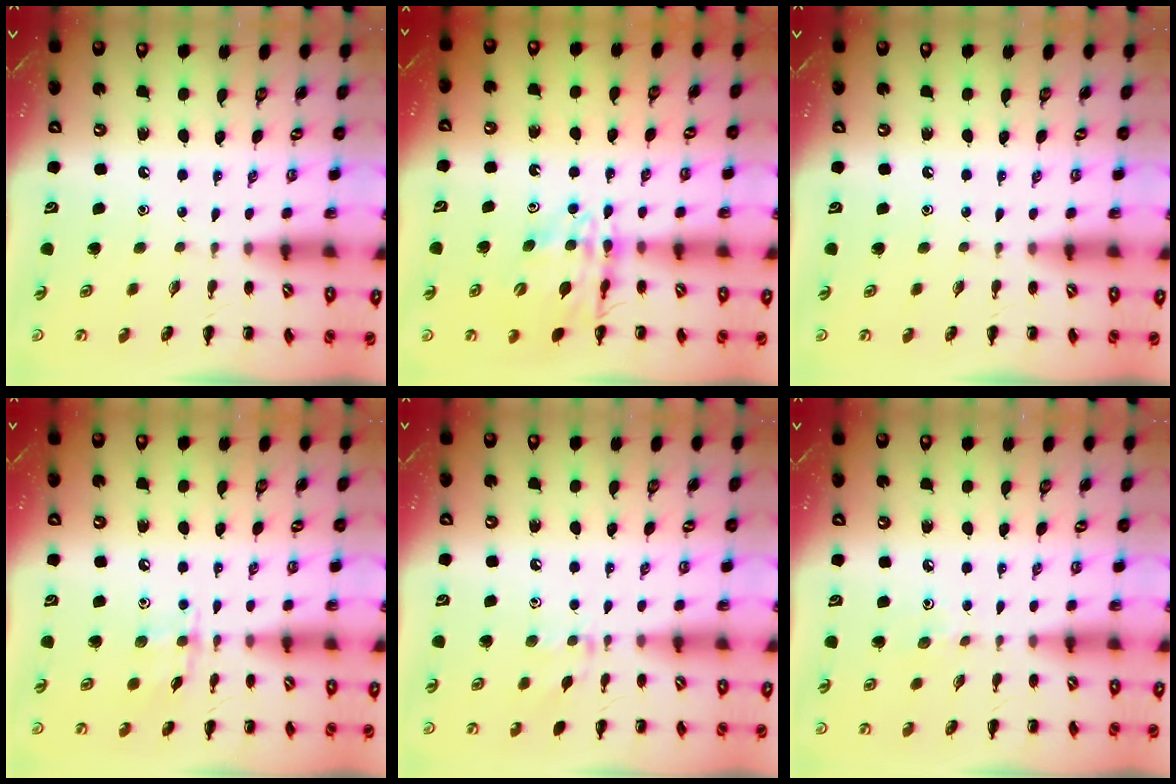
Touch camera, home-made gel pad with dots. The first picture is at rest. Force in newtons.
{"total": 13.1, "press": 12.6, "slide": 3.4}
{"total": 0.0}
{"total": 7.8, "press": 7.8, "slide": 0.6}
{"total": 7.5, "press": 7.4, "slide": 1.3}
{"total": 3.7, "press": 3.3, "slide": 1.6}